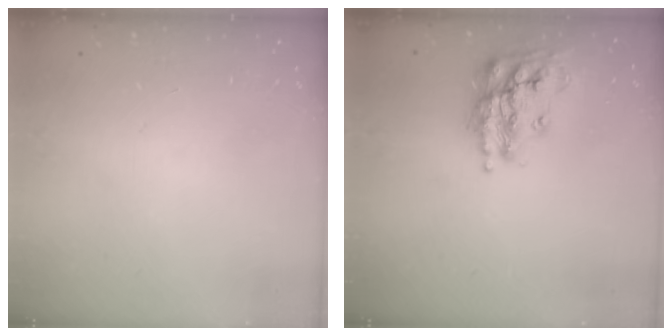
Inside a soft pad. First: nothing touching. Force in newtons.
{"total": 16.5, "press": 16.5, "slide": 1.1}